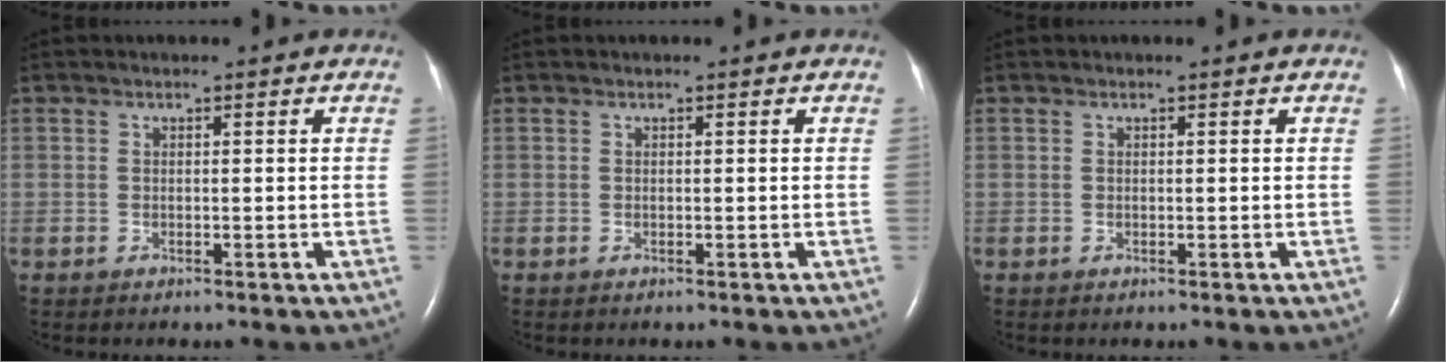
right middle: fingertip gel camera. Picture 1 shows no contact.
{"total": 0.0}
{"total": 0.0}